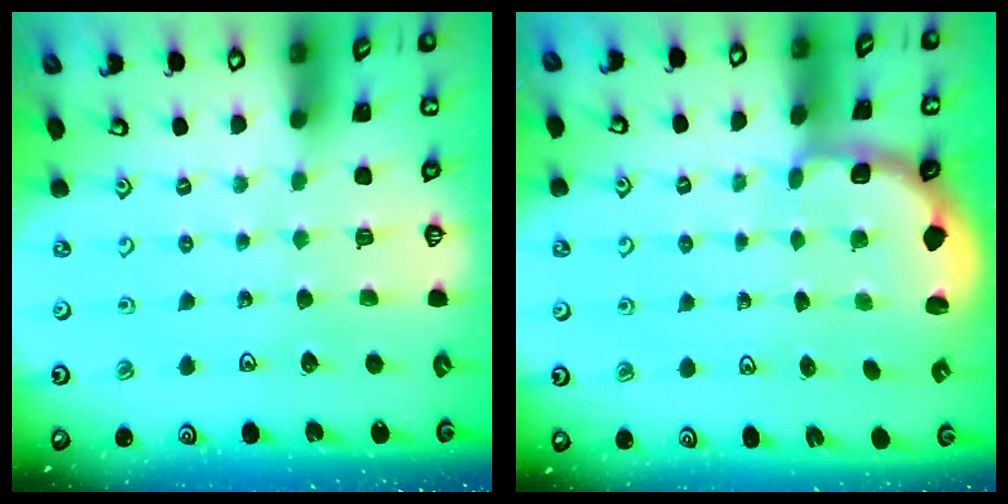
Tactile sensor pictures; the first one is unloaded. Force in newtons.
{"total": 2.3, "press": 2.1, "slide": 1.0}